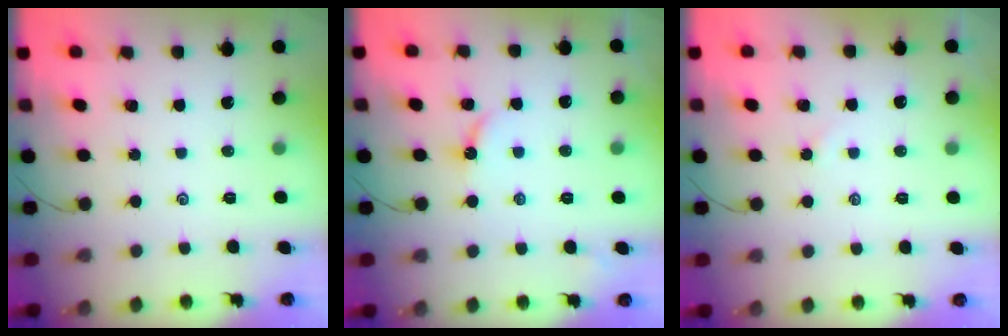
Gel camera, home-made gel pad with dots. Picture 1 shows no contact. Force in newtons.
{"total": 3.4, "press": 3.4, "slide": 0.3}
{"total": 1.3, "press": 1.3, "slide": 0.3}